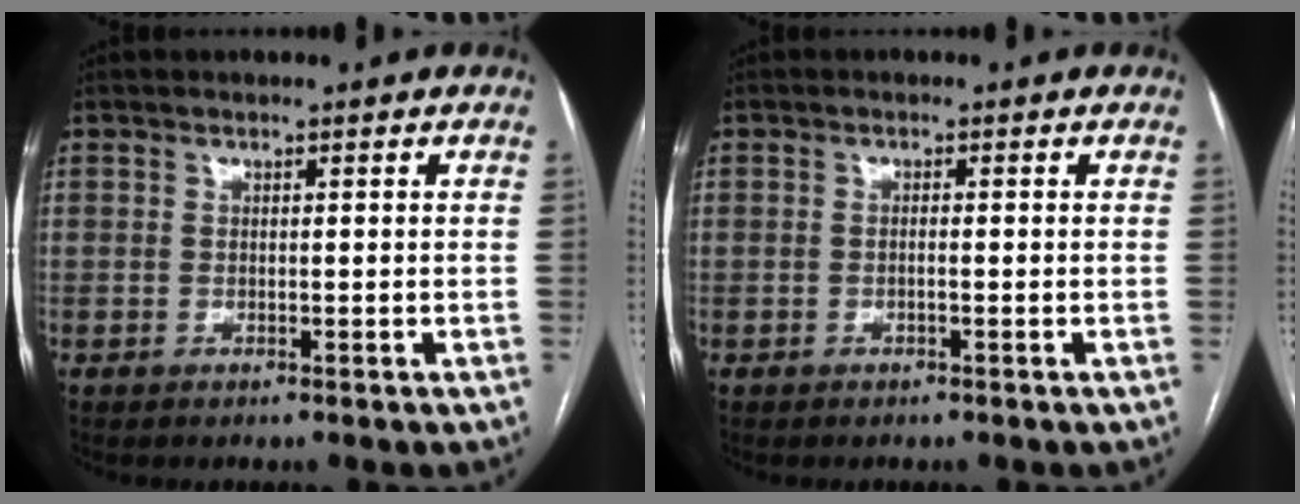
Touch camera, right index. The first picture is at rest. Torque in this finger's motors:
{"motor_torque": [-0.89, 0.69, -0.08, 0.00]}